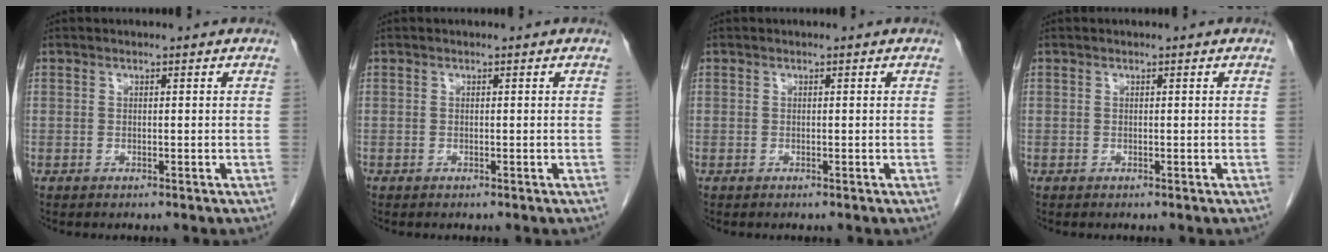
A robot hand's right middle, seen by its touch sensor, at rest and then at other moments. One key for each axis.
{"total": 0.0}
{"total": 0.0}
{"total": 0.0}